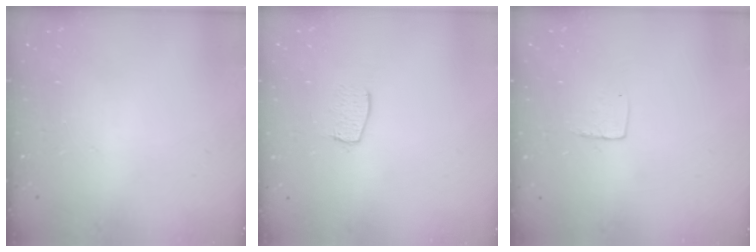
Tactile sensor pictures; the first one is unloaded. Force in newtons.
{"total": 5.9, "press": 5.9, "slide": 0.3}
{"total": 3.7, "press": 3.7, "slide": 0.3}